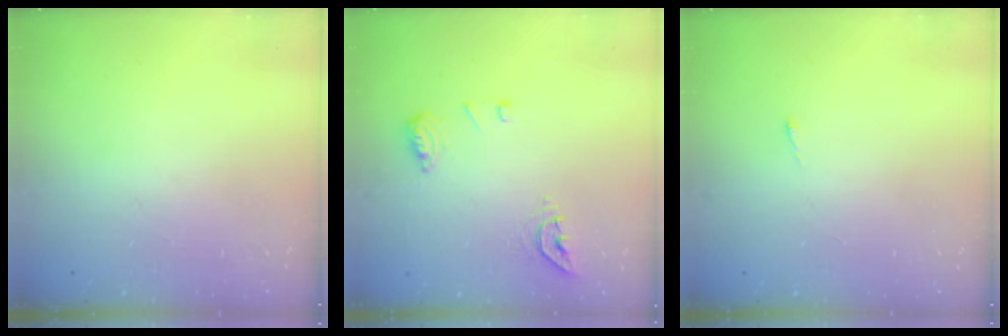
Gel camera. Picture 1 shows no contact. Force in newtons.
{"total": 9.0, "press": 8.9, "slide": 0.9}
{"total": 2.7, "press": 2.7, "slide": 0.4}